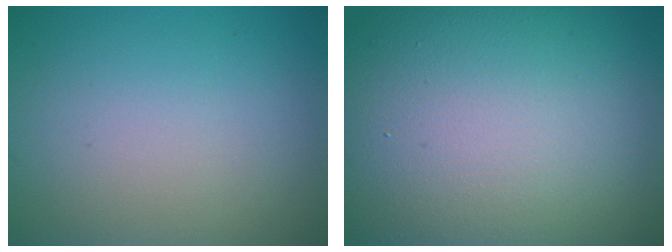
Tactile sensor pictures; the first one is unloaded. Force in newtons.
{"total": 18.8, "press": 18.7, "slide": 1.6}